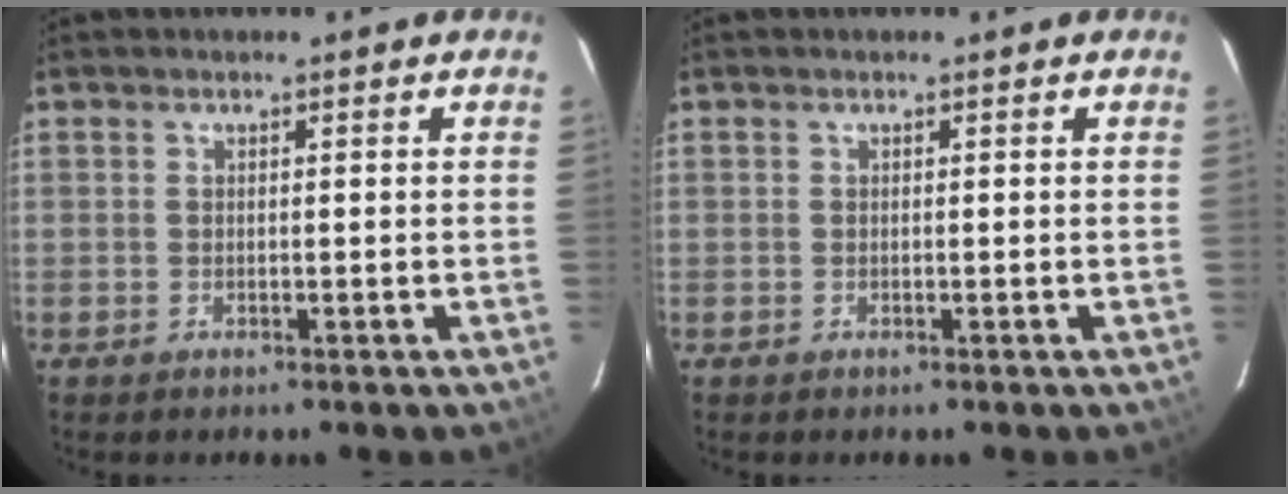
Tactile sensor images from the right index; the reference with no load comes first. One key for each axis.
{"total": 0.0}